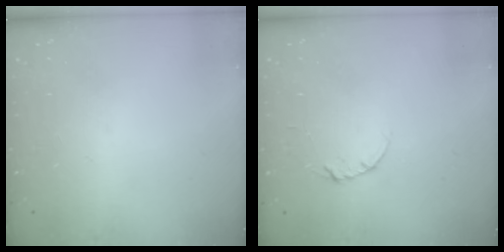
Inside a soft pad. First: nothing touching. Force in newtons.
{"total": 3.4, "press": 3.4, "slide": 0.3}